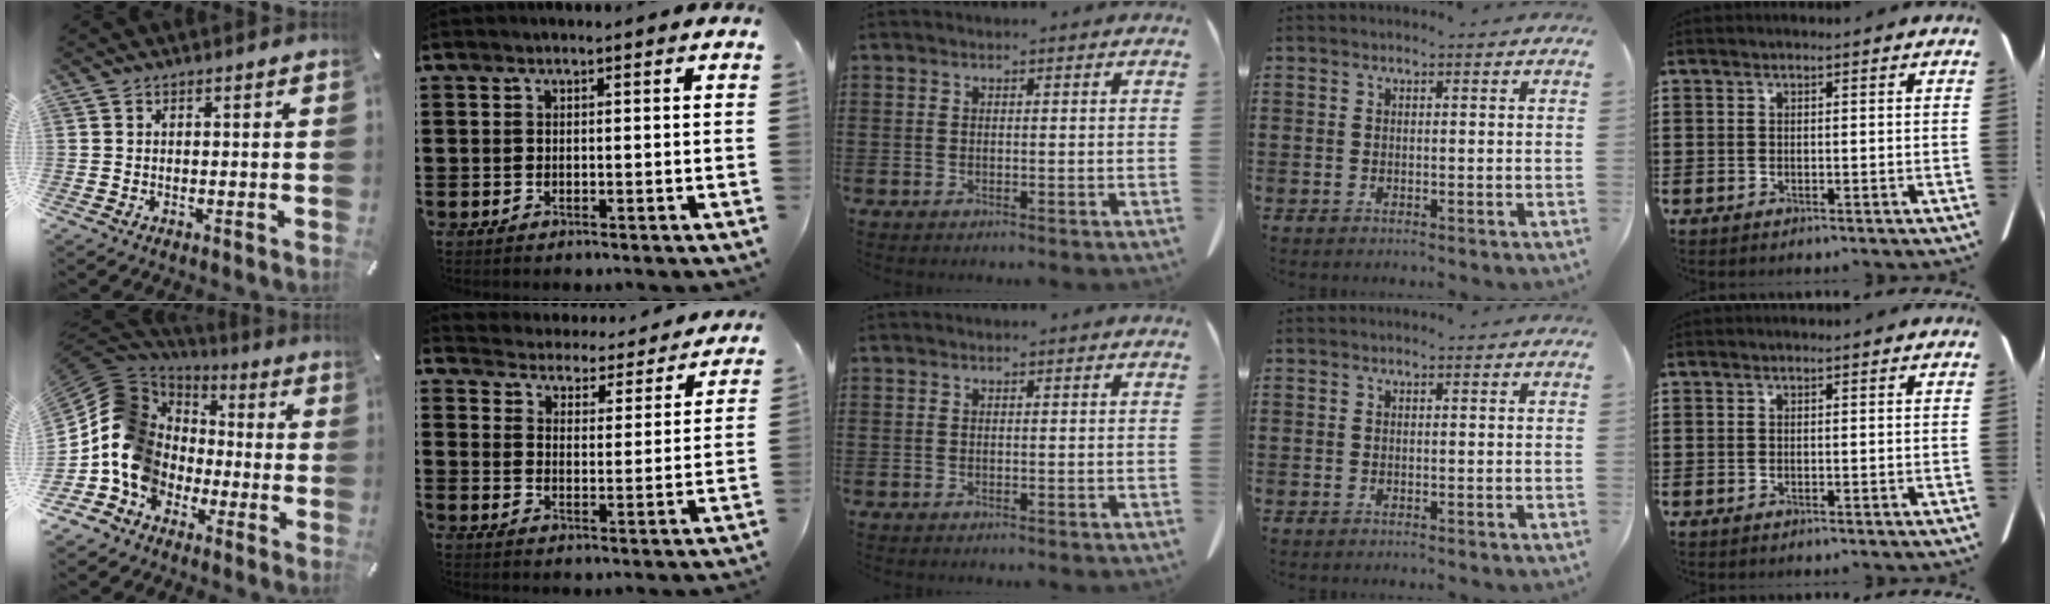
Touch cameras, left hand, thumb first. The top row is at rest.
{"thumb": {"total": 14.7, "force": [-3.3, 13.2, 5.4], "torque": [-0.144, 0.011, -0.058]}, "index": {"total": 3.9, "force": [3.9, 0.0, -0.4], "torque": [-0.019, -0.038, 0.061]}}